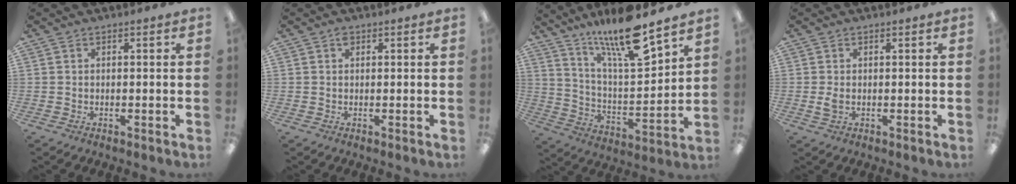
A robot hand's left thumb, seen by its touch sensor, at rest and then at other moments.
{"total": 1.0, "force": [0.5, 0.6, 0.6], "torque": [-0.013, 0.004, 0.008]}
{"total": 16.9, "force": [13.7, 2.6, 9.5], "torque": [-0.174, -0.088, 0.228]}
{"total": 2.0, "force": [0.0, 1.1, 1.6], "torque": [-0.030, -0.003, -0.005]}